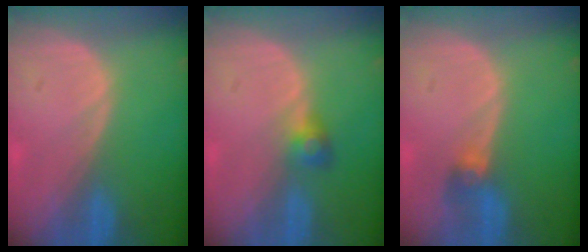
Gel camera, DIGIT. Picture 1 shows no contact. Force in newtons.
{"total": 2.6, "press": 2.5, "slide": 0.7}
{"total": 2.6, "press": 2.6, "slide": 0.6}